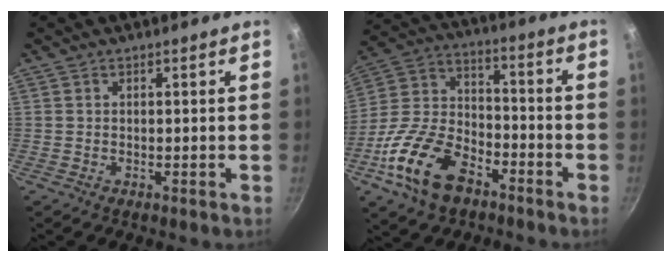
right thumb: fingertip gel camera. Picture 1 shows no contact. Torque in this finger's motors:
{"motor_torque": [2.60, 2.02, 1.47, -1.30, 0.17]}